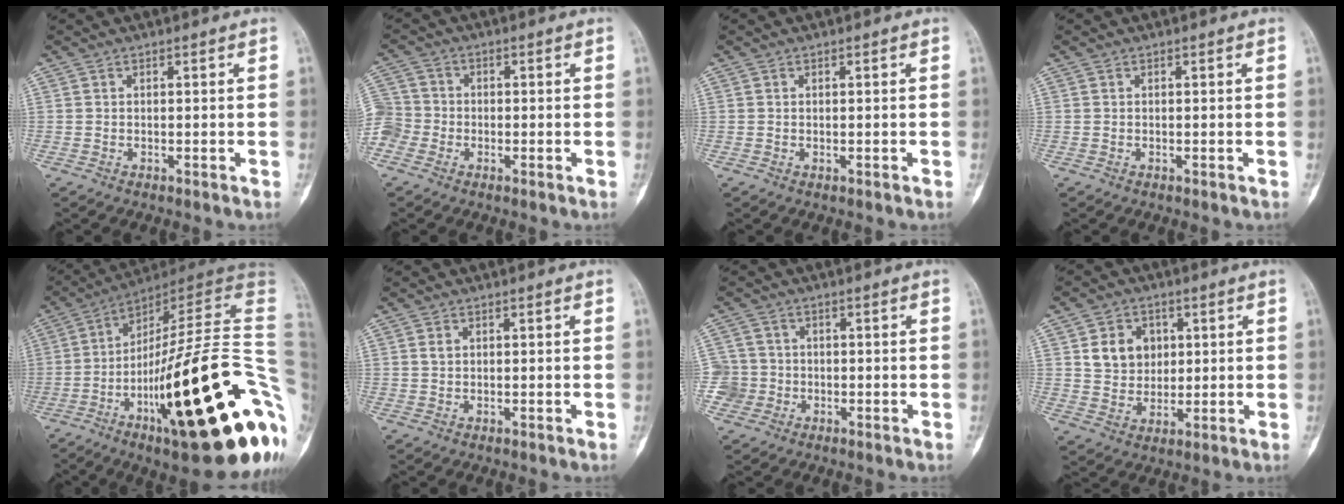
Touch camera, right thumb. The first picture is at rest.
{"total": 8.2, "force": [-2.8, 7.3, 2.6], "torque": [-0.073, 0.023, -0.057]}
{"total": 0.0}
{"total": 0.0}
{"total": 36.4, "force": [-9.6, 7.6, 34.3], "torque": [-0.416, 0.040, -0.150]}
{"total": 1.2, "force": [0.3, 0.9, 0.7], "torque": [-0.013, 0.003, 0.008]}
{"total": 4.8, "force": [-1.2, 4.6, 0.0], "torque": [0.019, 0.015, -0.027]}
{"total": 8.3, "force": [2.3, 7.0, 4.0], "torque": [-0.028, -0.009, 0.046]}